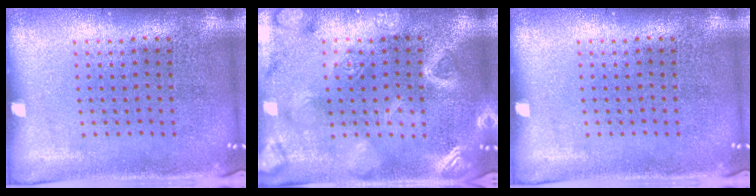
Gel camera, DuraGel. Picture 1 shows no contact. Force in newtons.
{"total": 3.1, "press": 3.1, "slide": 0.3}
{"total": 0.0}